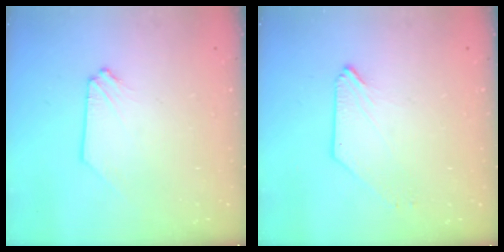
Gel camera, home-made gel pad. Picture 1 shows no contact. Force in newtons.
{"total": 0.0}